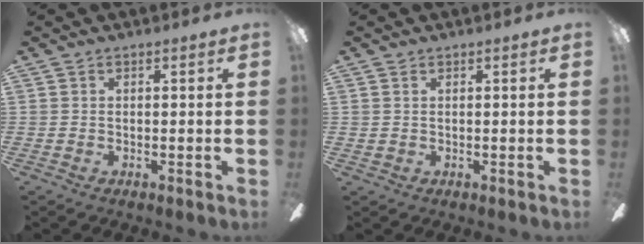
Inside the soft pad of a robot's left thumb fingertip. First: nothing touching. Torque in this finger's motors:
{"motor_torque": [-0.36, 0.27, -0.34, 0.00, -0.01]}